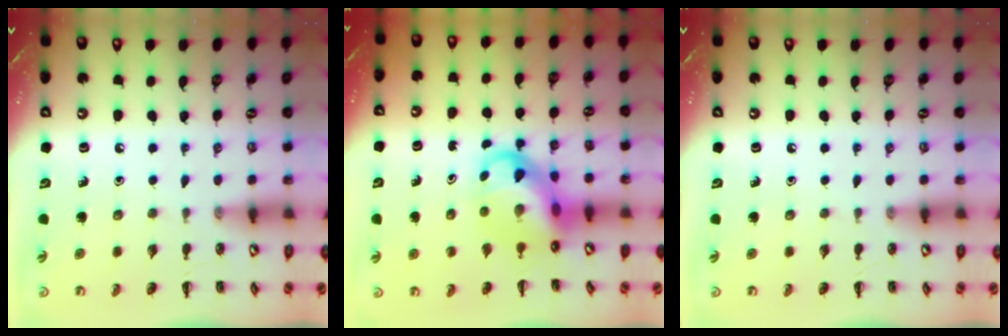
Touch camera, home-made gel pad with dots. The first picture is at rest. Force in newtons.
{"total": 8.8, "press": 8.4, "slide": 2.4}
{"total": 0.0}